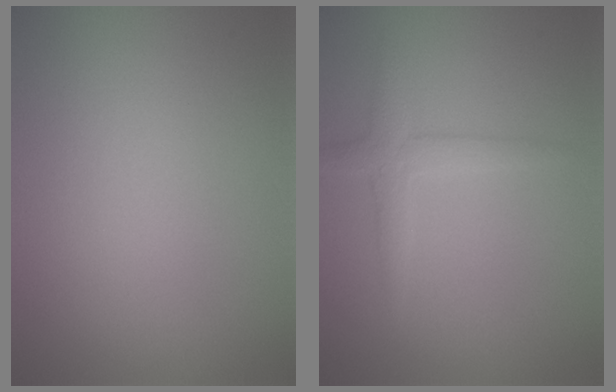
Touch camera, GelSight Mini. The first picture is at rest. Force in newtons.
{"total": 2.1, "press": 2.1, "slide": 0.1}